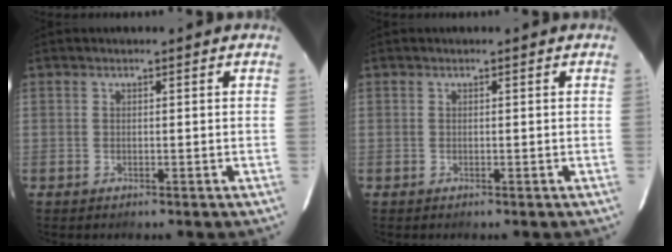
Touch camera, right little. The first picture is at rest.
{"total": 0.0}